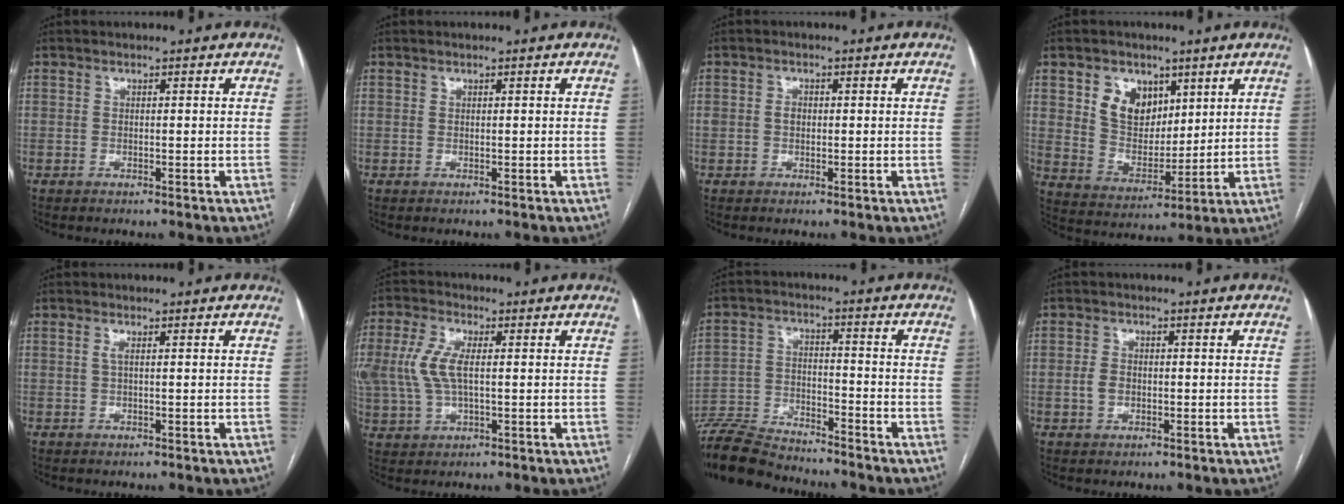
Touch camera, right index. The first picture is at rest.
{"total": 0.0}
{"total": 1.9, "force": [0.1, 1.5, 1.2], "torque": [-0.026, 0.011, 0.004]}
{"total": 9.3, "force": [4.6, 6.6, 4.7], "torque": [-0.089, 0.010, 0.095]}
{"total": 0.9, "force": [0.2, 0.0, 0.9], "torque": [-0.024, 0.000, 0.004]}
{"total": 9.8, "force": [1.1, 4.8, 8.5], "torque": [-0.209, 0.013, 0.026]}
{"total": 11.7, "force": [-11.1, 1.7, 3.2], "torque": [-0.061, -0.006, -0.202]}
{"total": 2.5, "force": [-0.3, 1.9, 1.6], "torque": [-0.032, 0.007, -0.004]}